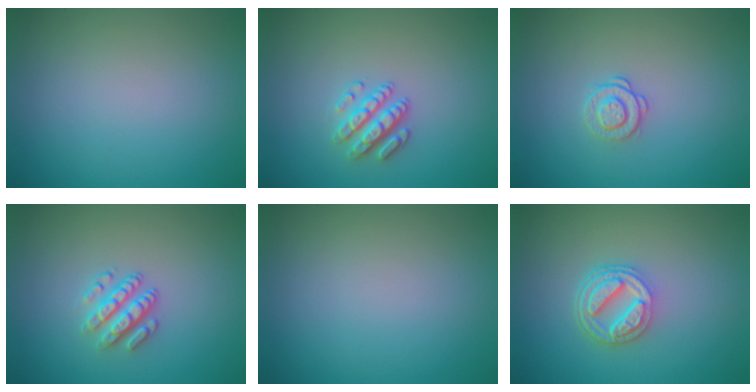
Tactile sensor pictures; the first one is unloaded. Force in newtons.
{"total": 2.6, "press": 2.5, "slide": 0.7}
{"total": 1.6, "press": 1.2, "slide": 1.0}
{"total": 2.9, "press": 2.5, "slide": 1.4}
{"total": 0.0}
{"total": 4.5, "press": 3.3, "slide": 3.0}